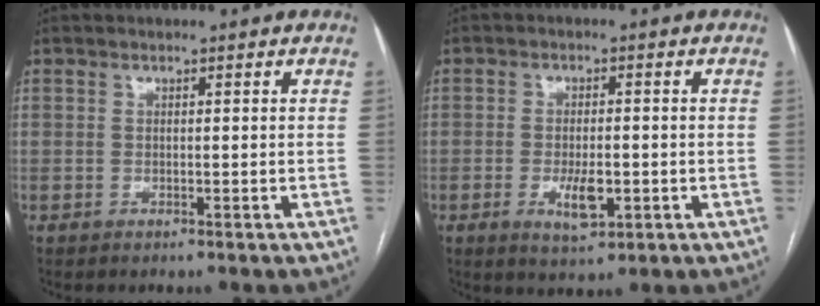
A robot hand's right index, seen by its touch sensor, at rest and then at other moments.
{"total": 5.1, "force": [-1.5, 1.9, 4.4], "torque": [-0.079, -0.004, -0.018]}